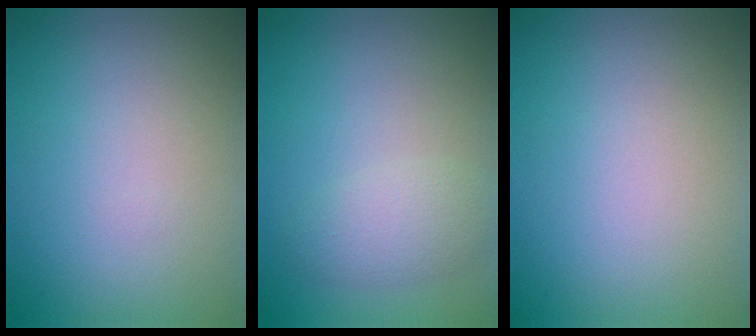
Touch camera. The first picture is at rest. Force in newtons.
{"total": 2.6, "press": 2.6, "slide": 0.1}
{"total": 0.0}